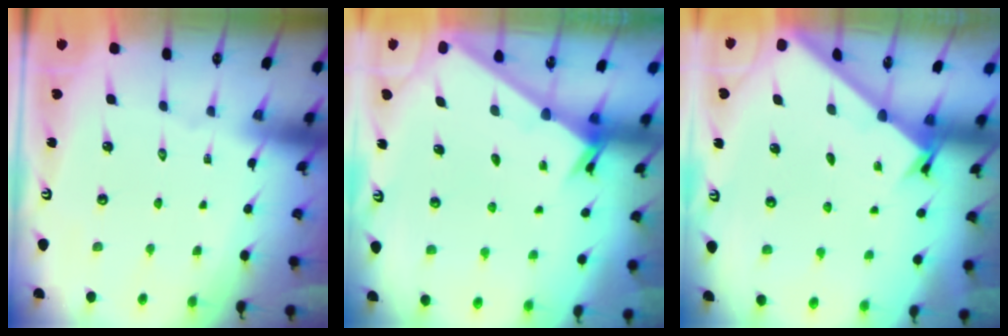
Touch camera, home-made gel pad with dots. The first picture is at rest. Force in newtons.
{"total": 2.4, "press": 2.4, "slide": 0.2}
{"total": 1.7, "press": 1.7, "slide": 0.1}